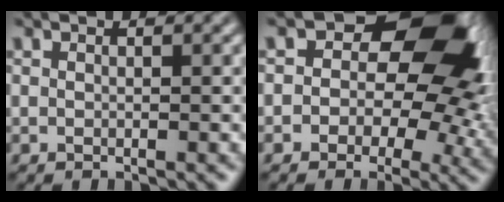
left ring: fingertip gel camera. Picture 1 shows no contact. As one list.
[{"total": 12.7, "force": [2.2, 8.2, 9.4], "torque": [-0.098, 0.008, 0.028]}]